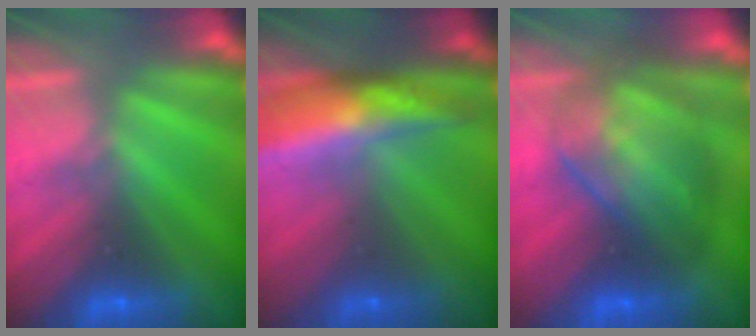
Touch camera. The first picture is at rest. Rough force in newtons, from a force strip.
{"total": 7.3}
{"total": 7.0}